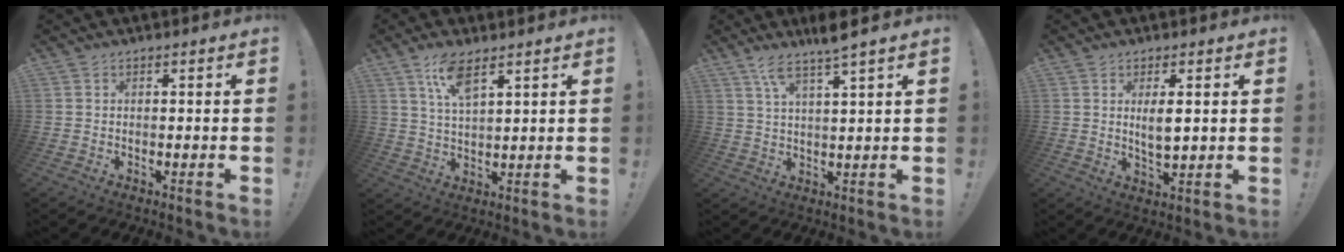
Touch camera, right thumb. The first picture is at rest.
{"total": 8.2, "force": [5.1, 2.4, 5.9], "torque": [-0.117, -0.013, 0.091]}
{"total": 6.6, "force": [5.0, -0.4, 4.3], "torque": [-0.086, -0.022, 0.083]}
{"total": 5.2, "force": [1.2, 1.8, 4.7], "torque": [-0.076, -0.007, 0.017]}